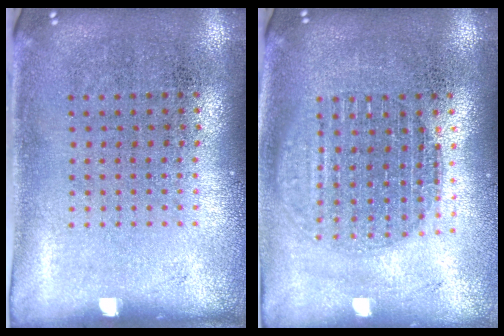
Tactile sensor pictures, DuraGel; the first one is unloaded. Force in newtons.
{"total": 1.7, "press": 1.5, "slide": 0.9}